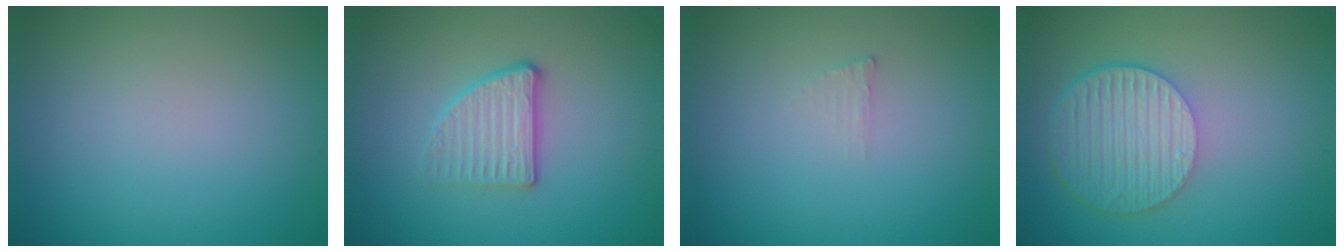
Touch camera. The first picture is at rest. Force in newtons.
{"total": 2.8, "press": 2.5, "slide": 1.4}
{"total": 0.6, "press": 0.6, "slide": 0.1}
{"total": 6.2, "press": 4.4, "slide": 4.3}